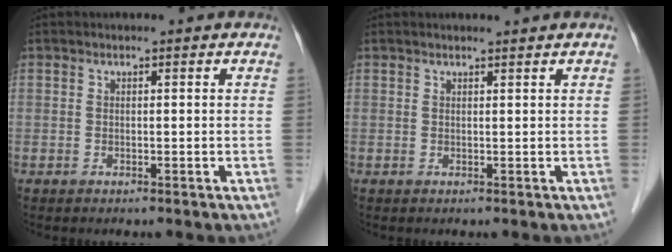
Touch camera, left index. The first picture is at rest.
{"total": 1.5, "force": [1.4, -0.4, 0.4], "torque": [-0.010, 0.001, 0.024]}